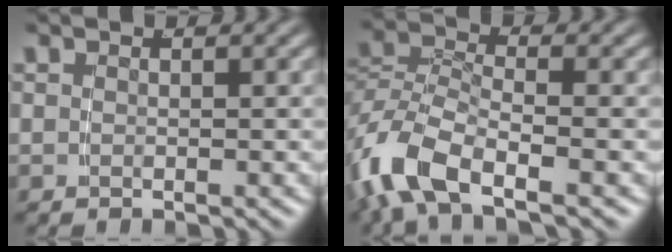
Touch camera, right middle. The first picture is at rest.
{"total": 5.6, "force": [-3.0, 2.6, 3.9], "torque": [-0.106, -0.025, -0.041]}